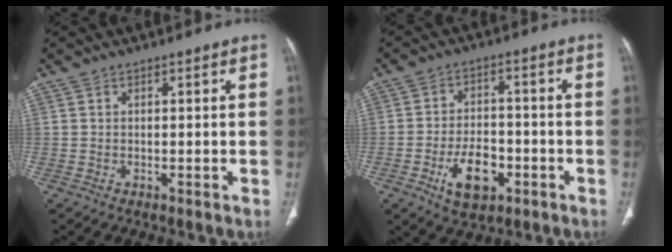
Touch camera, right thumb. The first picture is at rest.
{"total": 9.2, "force": [-3.9, 5.4, 6.4], "torque": [-0.090, 0.021, -0.059]}